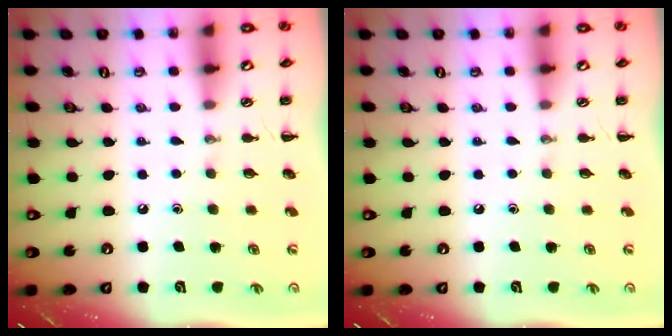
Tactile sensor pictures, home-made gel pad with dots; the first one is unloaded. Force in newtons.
{"total": 0.0}